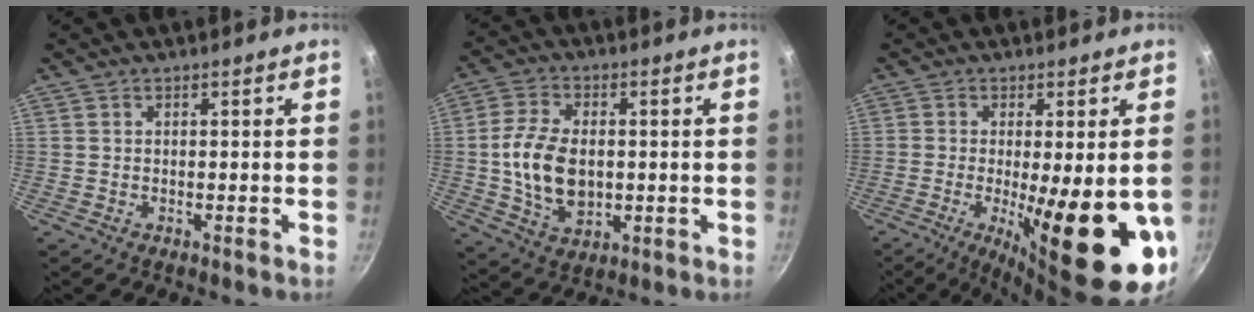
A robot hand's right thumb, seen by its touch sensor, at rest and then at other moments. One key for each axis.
{"total": 12.0, "fx": -0.2, "fy": 7.8, "fz": 9.1, "tx": -0.161, "ty": 0.002, "tz": -0.002}
{"total": 20.4, "fx": -4.3, "fy": 5.8, "fz": 19.1, "tx": -0.263, "ty": -0.022, "tz": -0.048}